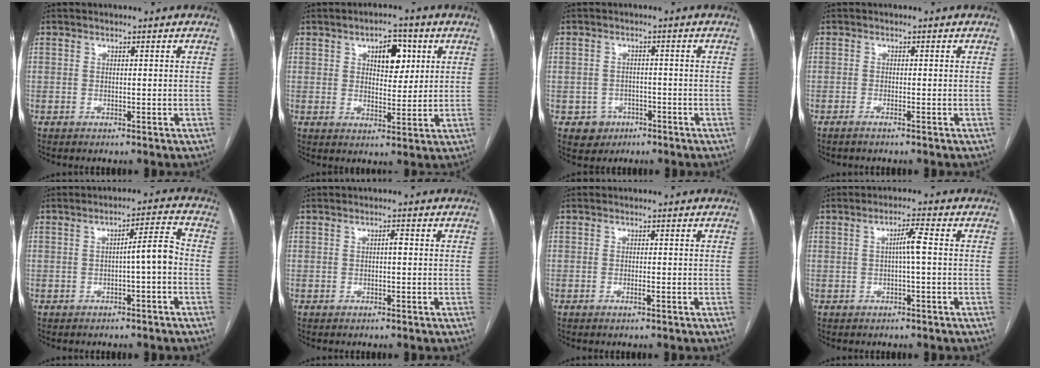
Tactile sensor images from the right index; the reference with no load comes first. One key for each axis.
{"total": 6.5, "fx": 2.5, "fy": 3.3, "fz": 5.0, "tx": -0.071, "ty": 0.009, "tz": 0.041}
{"total": 3.7, "fx": -1.8, "fy": 3.3, "fz": 0.2, "tx": 0.005, "ty": 0.014, "tz": -0.021}
{"total": 1.1, "fx": -0.8, "fy": -0.2, "fz": 0.7, "tx": -0.013, "ty": 0.000, "tz": -0.016}
{"total": 4.6, "fx": -1.0, "fy": 0.2, "fz": 4.5, "tx": -0.062, "ty": 0.014, "tz": -0.015}
{"total": 1.0, "fx": 0.0, "fy": 0.2, "fz": 1.0, "tx": -0.015, "ty": 0.002, "tz": 0.000}
{"total": 0.9, "fx": -0.4, "fy": 0.1, "fz": 0.8, "tx": -0.018, "ty": -0.002, "tz": -0.007}
{"total": 3.1, "fx": 0.0, "fy": 0.0, "fz": 3.1, "tx": -0.054, "ty": 0.006, "tz": 0.001}